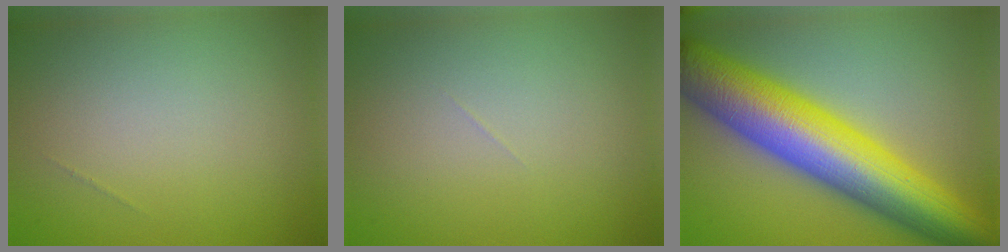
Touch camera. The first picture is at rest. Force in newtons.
{"total": 0.0}
{"total": 13.4, "press": 13.4, "slide": 0.2}